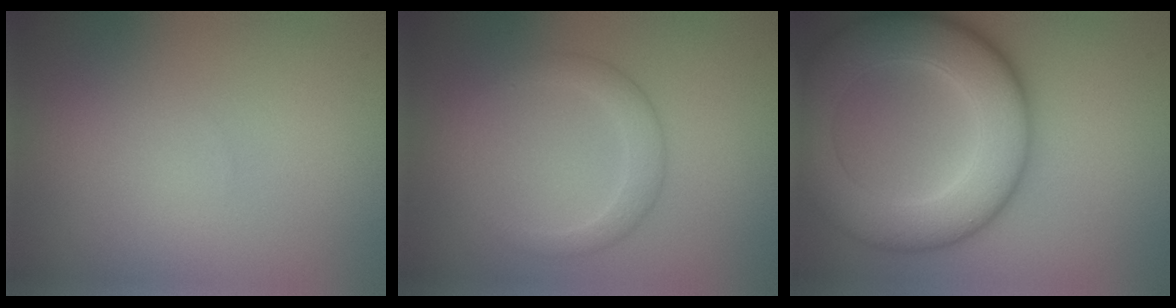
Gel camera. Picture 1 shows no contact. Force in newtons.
{"total": 2.3, "press": 2.3, "slide": 0.1}
{"total": 11.3, "press": 11.3, "slide": 0.3}